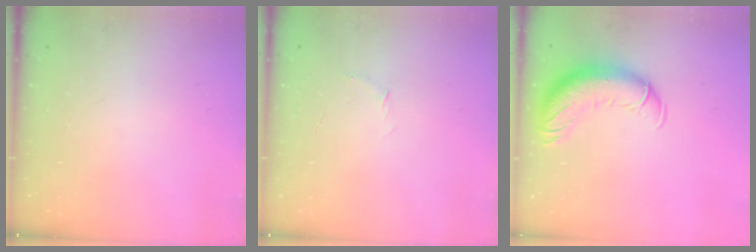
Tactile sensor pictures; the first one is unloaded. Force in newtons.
{"total": 3.8, "press": 3.6, "slide": 1.1}
{"total": 14.0, "press": 13.6, "slide": 3.3}